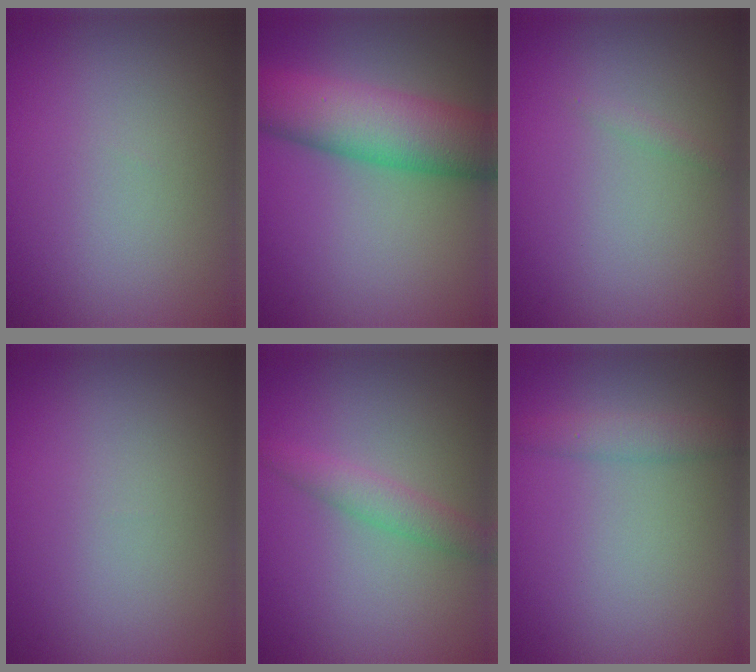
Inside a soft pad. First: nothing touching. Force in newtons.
{"total": 8.6, "press": 8.6, "slide": 0.4}
{"total": 0.6, "press": 0.6, "slide": 0.0}
{"total": 0.0}
{"total": 2.1, "press": 2.1, "slide": 0.1}
{"total": 2.0, "press": 2.0, "slide": 0.0}